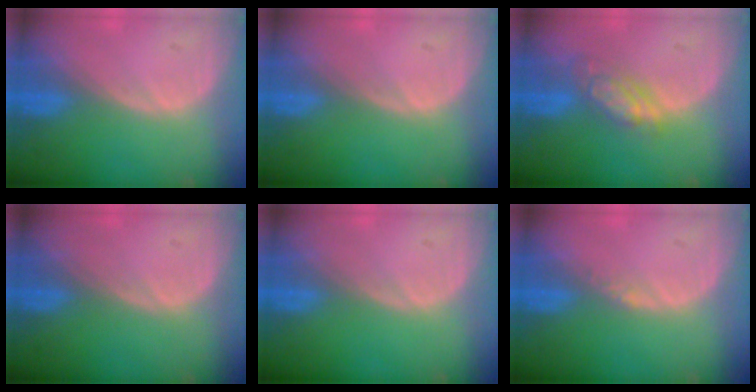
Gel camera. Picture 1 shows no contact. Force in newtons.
{"total": 0.0}
{"total": 5.5, "press": 4.7, "slide": 2.8}
{"total": 0.0}
{"total": 0.0}
{"total": 0.8, "press": 0.6, "slide": 0.4}